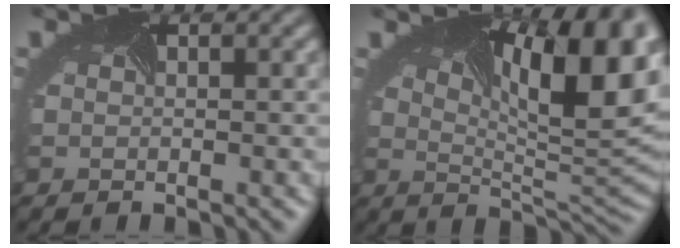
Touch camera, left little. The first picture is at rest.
{"total": 14.0, "force": [4.8, 5.0, 12.1], "torque": [-0.146, 0.025, 0.071]}